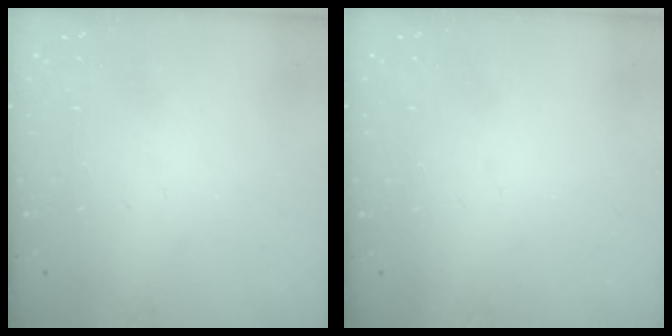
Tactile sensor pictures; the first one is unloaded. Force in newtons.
{"total": 1.6, "press": 1.5, "slide": 0.1}